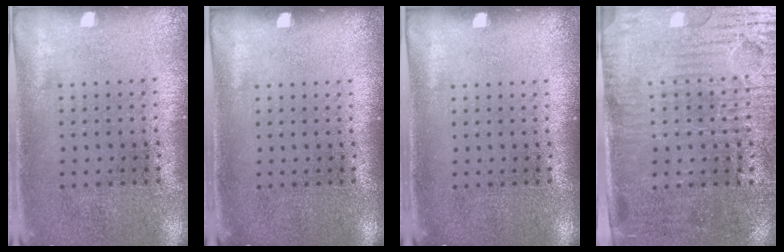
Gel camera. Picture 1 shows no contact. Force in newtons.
{"total": 0.0}
{"total": 0.0}
{"total": 3.8, "press": 3.6, "slide": 1.4}